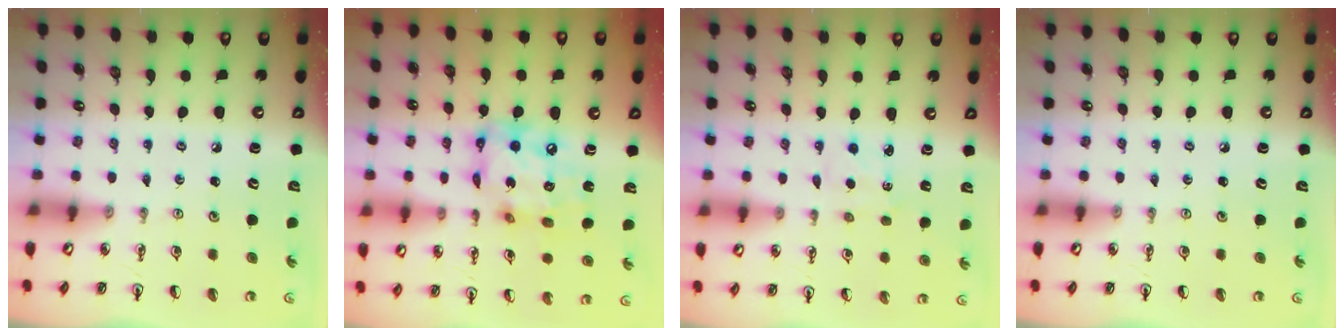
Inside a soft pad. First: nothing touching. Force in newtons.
{"total": 14.6, "press": 14.5, "slide": 1.2}
{"total": 2.3, "press": 2.2, "slide": 0.3}
{"total": 0.0}